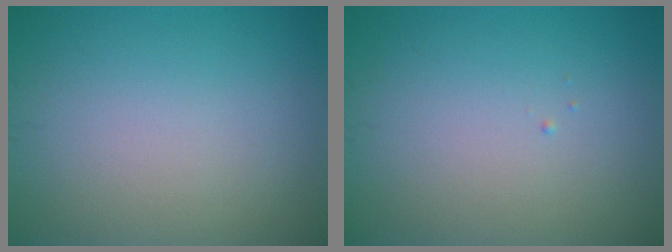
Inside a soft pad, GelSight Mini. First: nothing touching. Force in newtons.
{"total": 0.0}